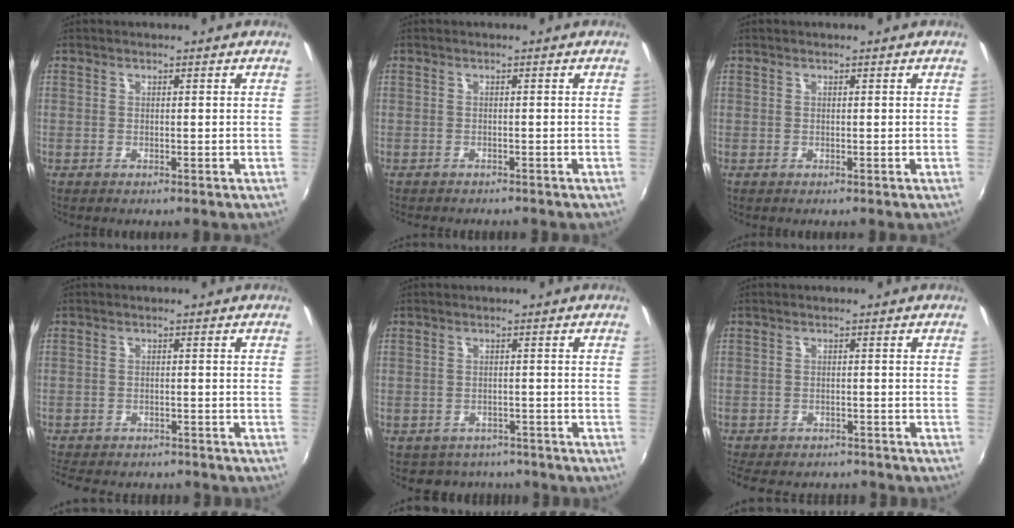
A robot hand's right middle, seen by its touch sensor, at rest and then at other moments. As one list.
[{"total": 2.2, "force": [-2.1, 0.6, 0.6], "torque": [-0.019, -0.013, -0.032]}, {"total": 0.0}, {"total": 10.4, "force": [-9.0, 3.6, 3.7], "torque": [-0.094, -0.020, -0.133]}, {"total": 6.5, "force": [-5.4, 3.4, 1.1], "torque": [-0.032, -0.004, -0.073]}, {"total": 11.0, "force": [-9.5, 4.0, 4.0], "torque": [-0.098, -0.019, -0.136]}]